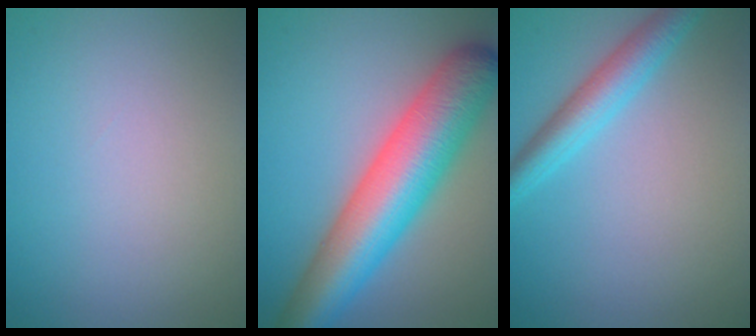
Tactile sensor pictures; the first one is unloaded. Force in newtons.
{"total": 10.5, "press": 10.5, "slide": 0.4}
{"total": 3.8, "press": 3.8, "slide": 0.1}